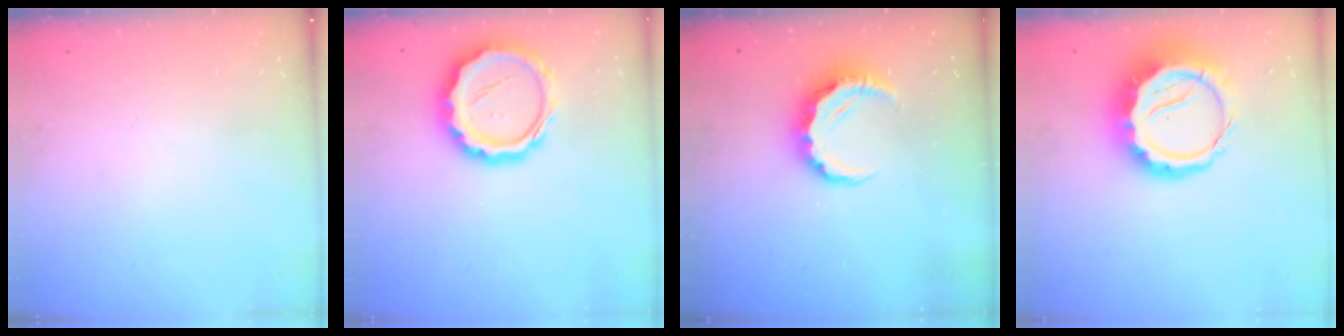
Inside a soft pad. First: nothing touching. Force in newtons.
{"total": 15.5, "press": 15.2, "slide": 3.0}
{"total": 8.2, "press": 8.1, "slide": 1.4}
{"total": 14.7, "press": 14.4, "slide": 3.2}